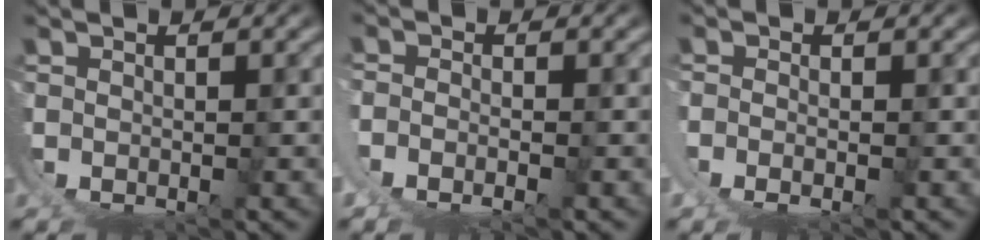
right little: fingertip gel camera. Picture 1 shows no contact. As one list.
[{"total": 2.7, "force": [0.0, 2.0, 1.8], "torque": [-0.052, -0.011, 0.003]}, {"total": 1.3, "force": [0.1, 0.4, 1.3], "torque": [-0.033, -0.009, 0.007]}]